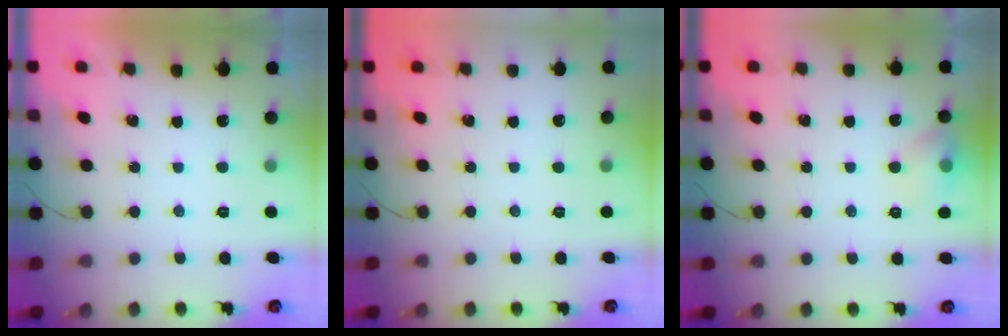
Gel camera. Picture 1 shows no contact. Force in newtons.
{"total": 0.0}
{"total": 8.5, "press": 8.3, "slide": 1.5}